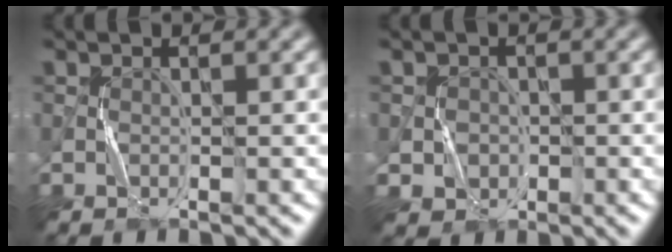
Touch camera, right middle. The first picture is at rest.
{"total": 2.7, "force": [-0.6, 2.7, 0.2], "torque": [0.012, 0.009, -0.017]}